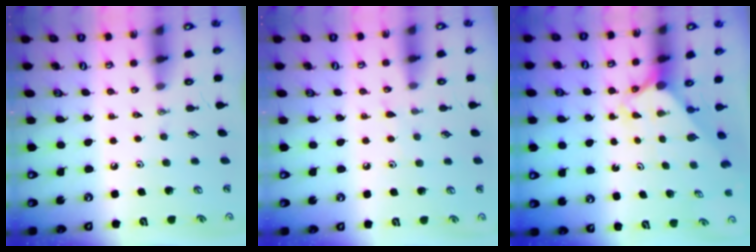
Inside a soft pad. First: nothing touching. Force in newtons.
{"total": 5.1, "press": 5.1, "slide": 0.6}
{"total": 2.7, "press": 2.7, "slide": 0.2}